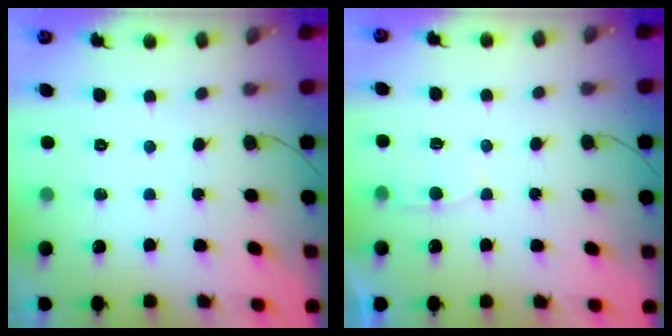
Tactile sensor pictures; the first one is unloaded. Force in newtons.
{"total": 3.0, "press": 3.0, "slide": 0.4}